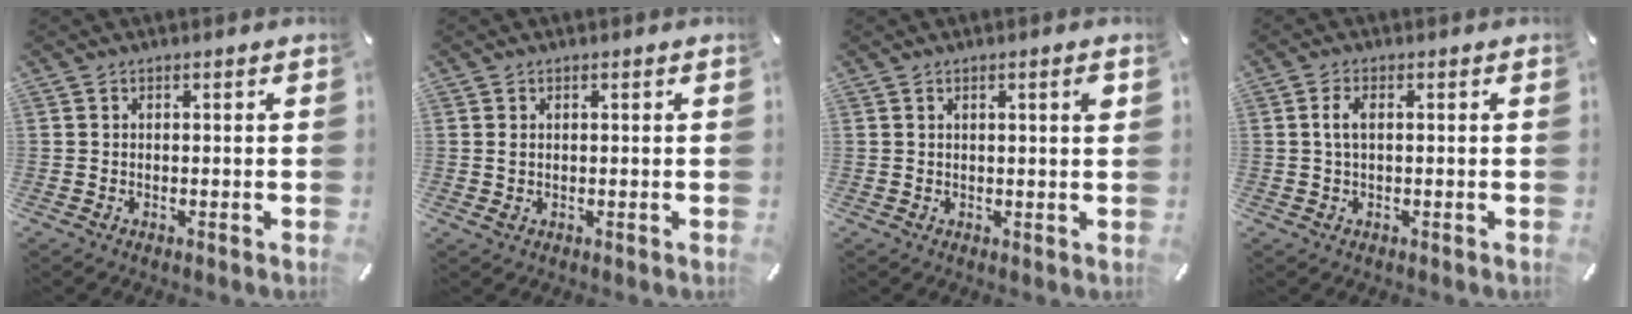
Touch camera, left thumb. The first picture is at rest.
{"total": 0.9, "force": [0.3, 0.6, 0.6], "torque": [-0.012, 0.002, 0.004]}
{"total": 2.3, "force": [1.0, 0.1, 2.1], "torque": [-0.041, 0.000, 0.015]}
{"total": 3.1, "force": [0.4, 1.3, 2.7], "torque": [-0.063, 0.001, 0.004]}